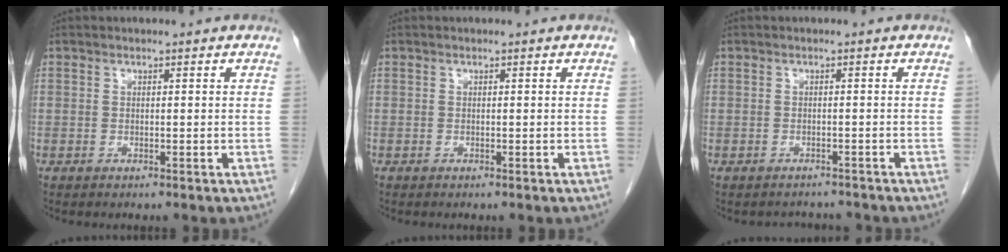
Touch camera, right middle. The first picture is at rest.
{"total": 0.0}
{"total": 2.7, "force": [-2.5, 0.9, -0.5], "torque": [0.007, 0.003, -0.034]}